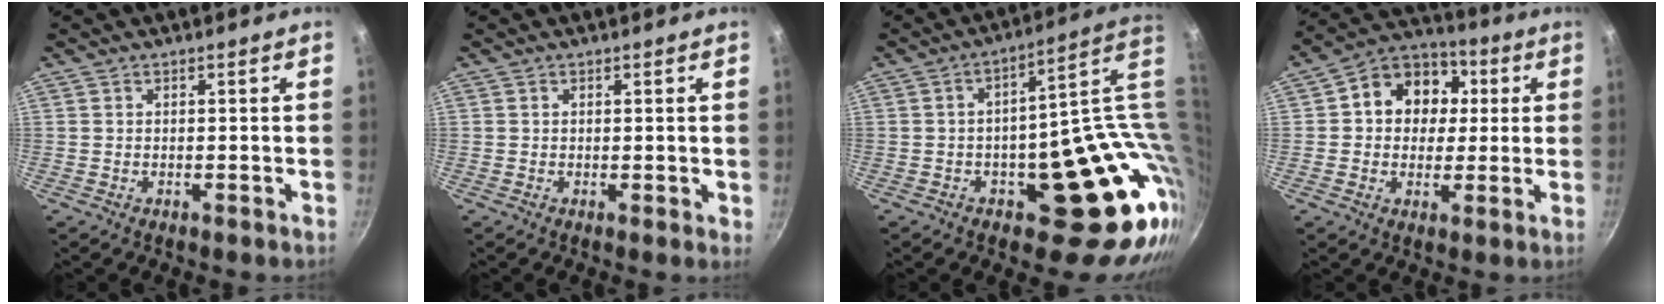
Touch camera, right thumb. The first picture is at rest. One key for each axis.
{"total": 0.7, "fx": 0.2, "fy": 0.3, "fz": 0.6, "tx": -0.006, "ty": -0.002, "tz": 0.000}
{"total": 22.7, "fx": 3.9, "fy": 12.7, "fz": 18.3, "tx": -0.158, "ty": -0.007, "tz": 0.085}
{"total": 12.7, "fx": 2.2, "fy": 10.6, "fz": 6.6, "tx": -0.068, "ty": 0.019, "tz": 0.015}